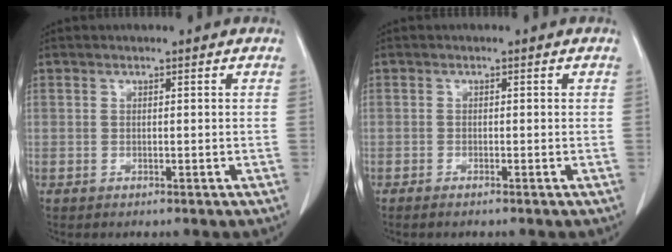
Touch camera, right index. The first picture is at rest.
{"total": 0.9, "force": [-0.7, -0.1, 0.6], "torque": [-0.011, -0.001, -0.015]}